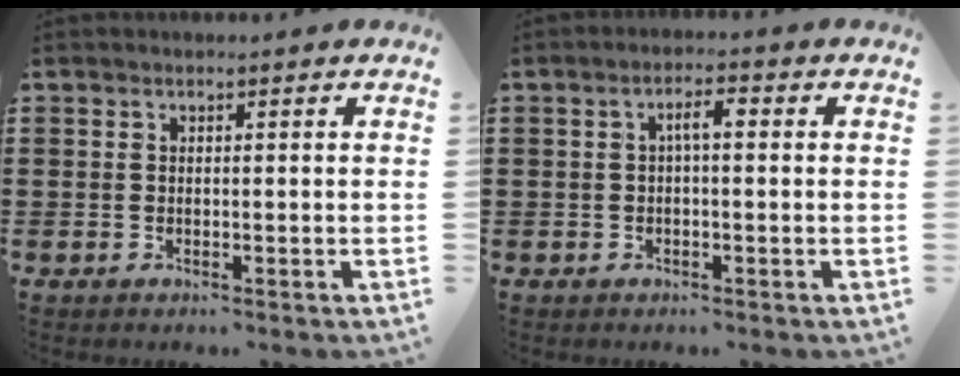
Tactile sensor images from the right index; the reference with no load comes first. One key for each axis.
{"total": 2.7, "fx": 0.0, "fy": 0.7, "fz": 2.6, "tx": -0.050, "ty": 0.008, "tz": -0.003}